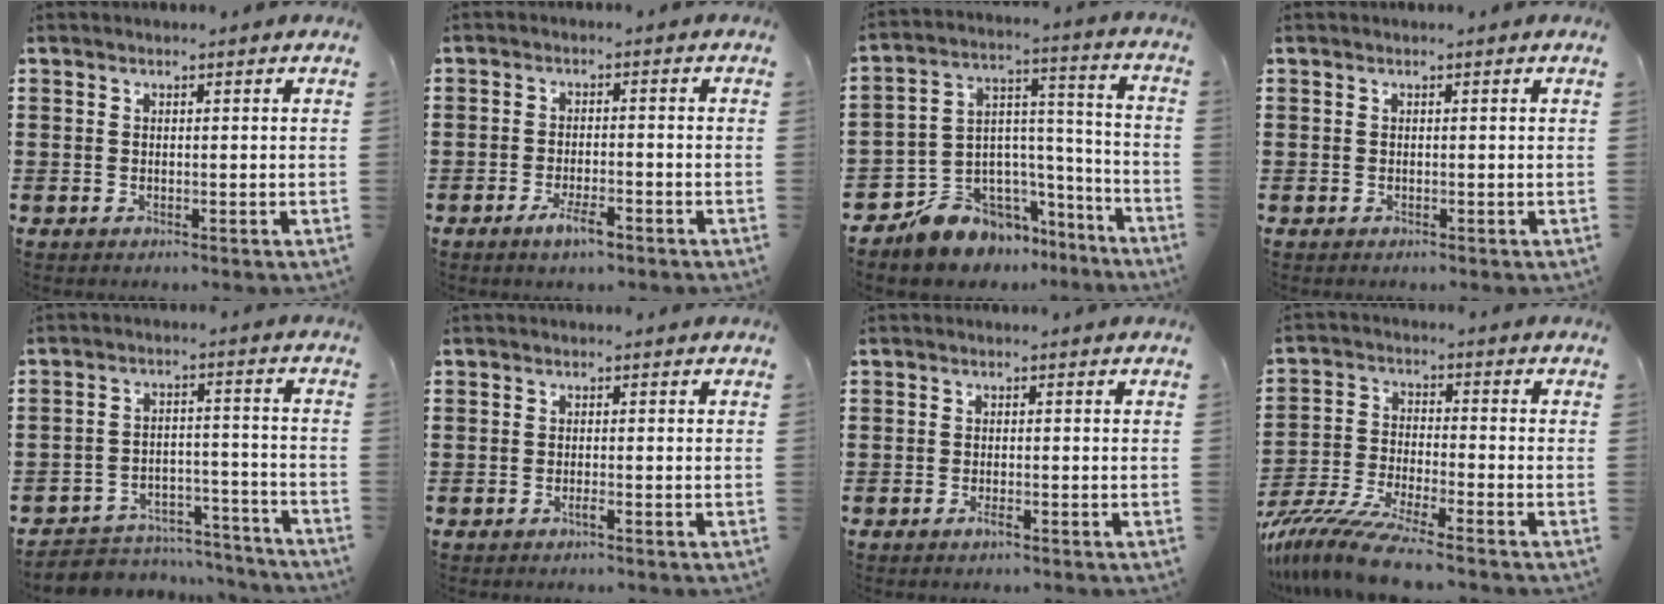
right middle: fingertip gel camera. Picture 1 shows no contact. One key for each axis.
{"total": 3.4, "fx": -1.9, "fy": 0.8, "fz": 2.7, "tx": -0.048, "ty": 0.001, "tz": -0.033}
{"total": 8.1, "fx": -6.7, "fy": 4.6, "fz": 0.2, "tx": -0.027, "ty": 0.003, "tz": -0.126}
{"total": 0.0}
{"total": 4.4, "fx": -4.2, "fy": 1.2, "fz": 0.4, "tx": -0.007, "ty": 0.013, "tz": -0.088}
{"total": 0.7, "fx": -0.2, "fy": -0.2, "fz": 0.6, "tx": -0.010, "ty": -0.003, "tz": -0.003}
{"total": 1.0, "fx": -0.4, "fy": 0.1, "fz": 0.9, "tx": -0.016, "ty": -0.004, "tz": -0.006}
{"total": 8.5, "fx": -7.4, "fy": 0.2, "fz": 4.1, "tx": -0.093, "ty": -0.004, "tz": -0.147}